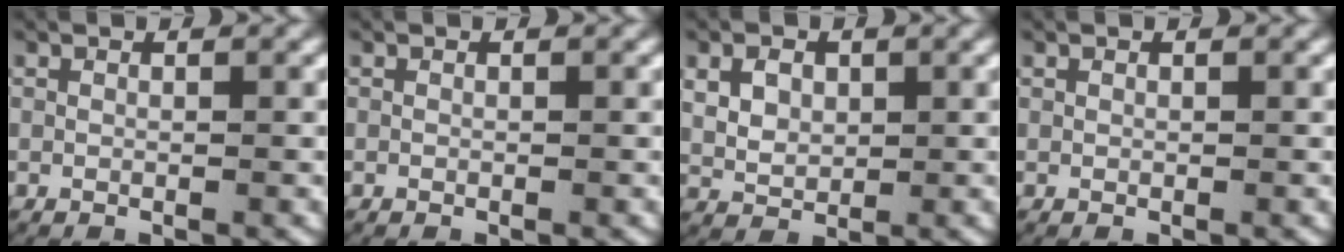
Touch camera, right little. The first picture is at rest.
{"total": 0.0}
{"total": 4.0, "force": [0.7, 3.4, 2.1], "torque": [-0.052, -0.013, 0.024]}
{"total": 0.0}